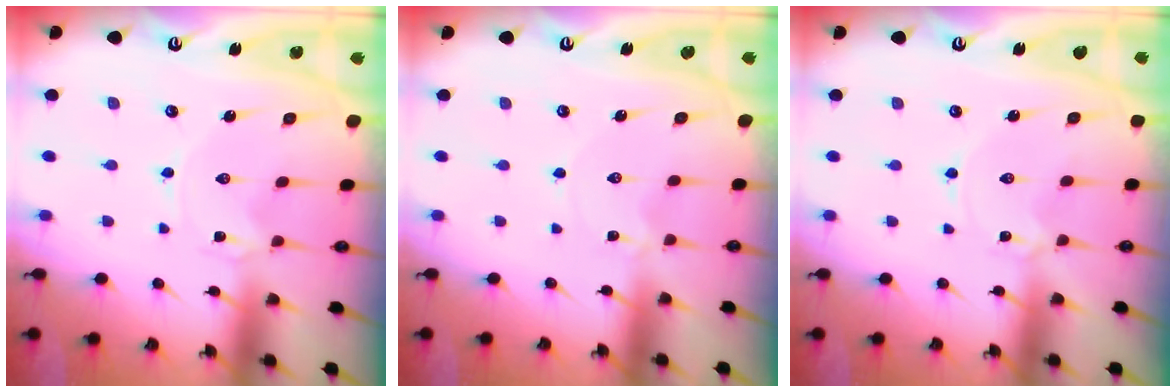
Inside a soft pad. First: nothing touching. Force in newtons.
{"total": 0.5, "press": 0.5, "slide": 0.1}
{"total": 1.3, "press": 1.3, "slide": 0.2}